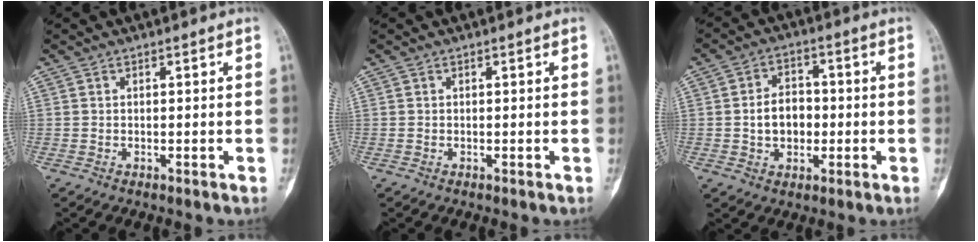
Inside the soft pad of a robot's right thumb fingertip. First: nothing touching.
{"total": 0.0}
{"total": 7.5, "force": [-0.7, 5.5, 4.9], "torque": [-0.061, 0.017, -0.015]}